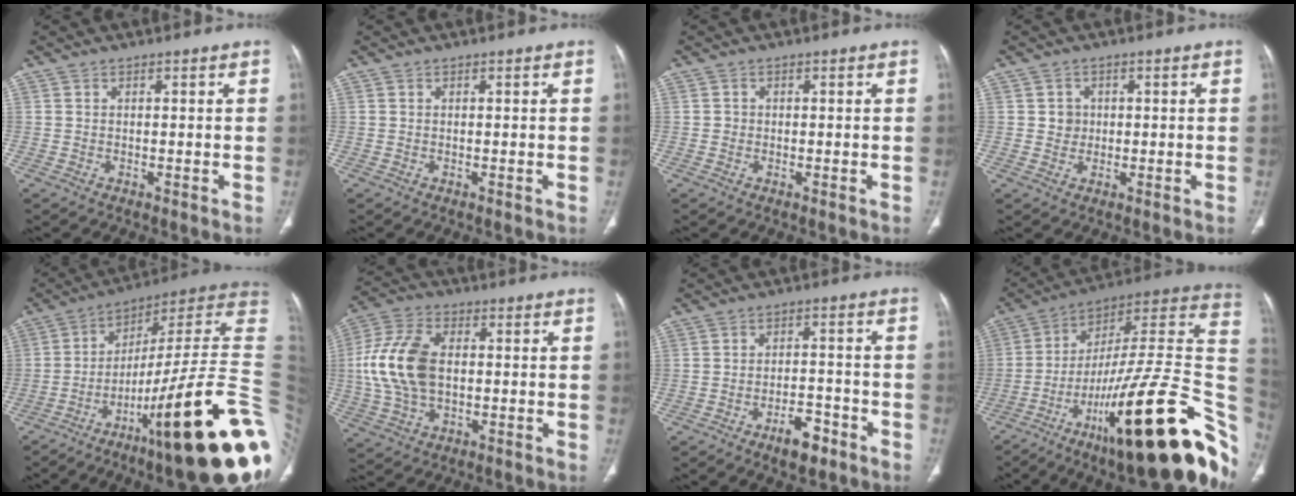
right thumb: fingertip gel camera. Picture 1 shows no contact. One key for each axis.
{"total": 0.0}
{"total": 0.8, "fx": -0.1, "fy": 0.8, "fz": 0.1, "tx": 0.002, "ty": 0.003, "tz": -0.002}
{"total": 2.3, "fx": 0.2, "fy": 2.3, "fz": 0.5, "tx": 0.006, "ty": 0.005, "tz": 0.004}
{"total": 32.9, "fx": -9.4, "fy": 5.6, "fz": 31.0, "tx": -0.347, "ty": 0.063, "tz": -0.148}
{"total": 13.7, "fx": 0.3, "fy": 8.5, "fz": 10.7, "tx": -0.227, "ty": 0.016, "tz": 0.004}
{"total": 6.0, "fx": -3.8, "fy": 2.5, "fz": 3.8, "tx": -0.052, "ty": 0.023, "tz": -0.055}
{"total": 37.6, "fx": -14.2, "fy": 10.3, "fz": 33.2, "tx": -0.377, "ty": 0.082, "tz": -0.219}